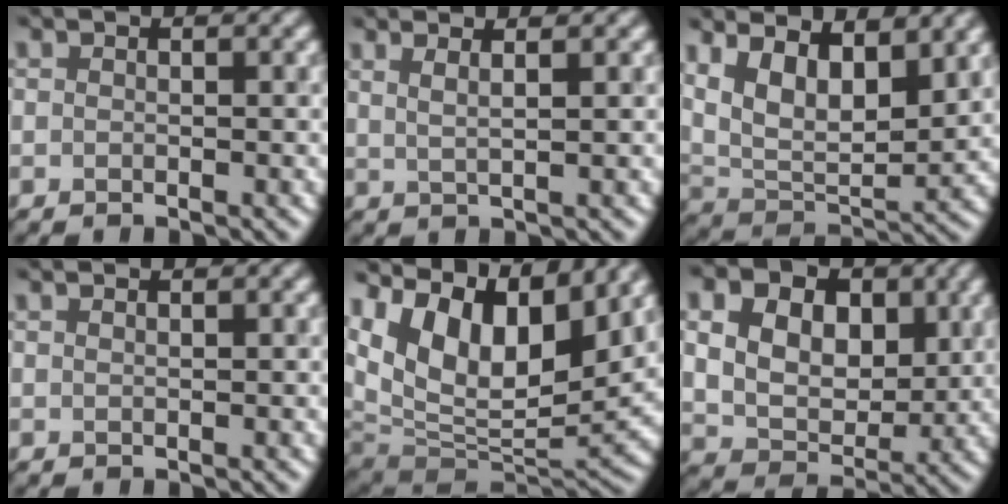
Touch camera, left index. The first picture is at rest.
{"total": 3.5, "force": [2.1, 1.3, 2.5], "torque": [-0.017, 0.015, 0.004]}
{"total": 11.2, "force": [5.3, 5.2, 8.4], "torque": [-0.154, 0.018, 0.081]}
{"total": 0.7, "force": [0.5, 0.1, 0.4], "torque": [-0.003, 0.001, 0.005]}
{"total": 14.3, "force": [6.7, 7.3, 10.3], "torque": [-0.188, 0.022, 0.119]}
{"total": 12.5, "force": [4.7, 8.9, 7.4], "torque": [-0.135, 0.024, 0.074]}